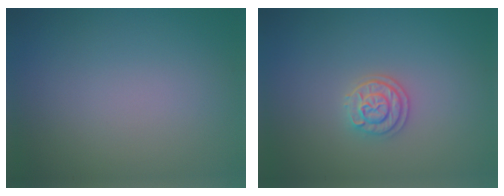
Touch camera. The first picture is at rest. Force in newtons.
{"total": 2.2, "press": 2.1, "slide": 0.9}